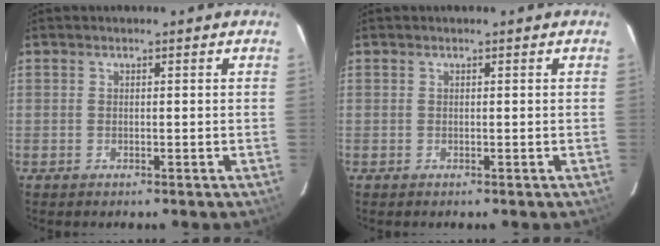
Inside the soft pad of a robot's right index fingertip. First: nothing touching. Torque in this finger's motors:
{"motor_torque": [0.07, 0.03, 0.04, 0.01]}